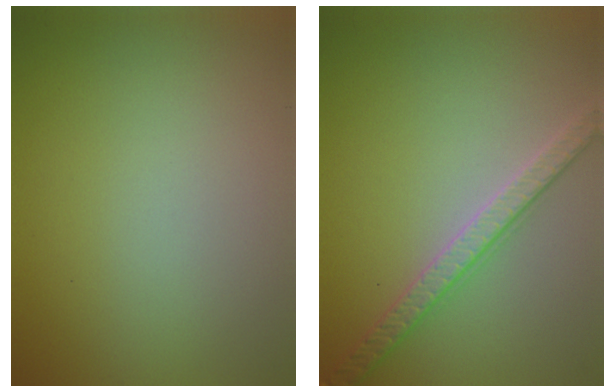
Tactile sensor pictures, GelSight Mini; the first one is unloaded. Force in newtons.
{"total": 3.4, "press": 3.0, "slide": 1.7}